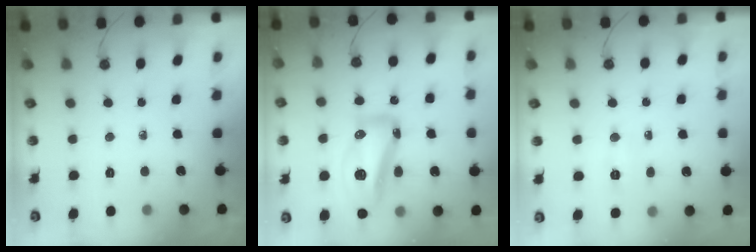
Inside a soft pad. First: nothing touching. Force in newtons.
{"total": 16.4, "press": 16.3, "slide": 1.7}
{"total": 4.3, "press": 4.2, "slide": 0.9}